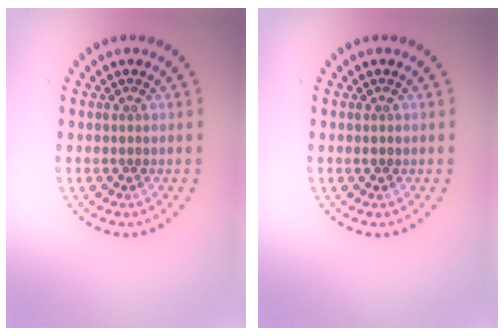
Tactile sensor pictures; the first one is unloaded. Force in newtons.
{"total": 0.6, "press": 0.6, "slide": 0.0}